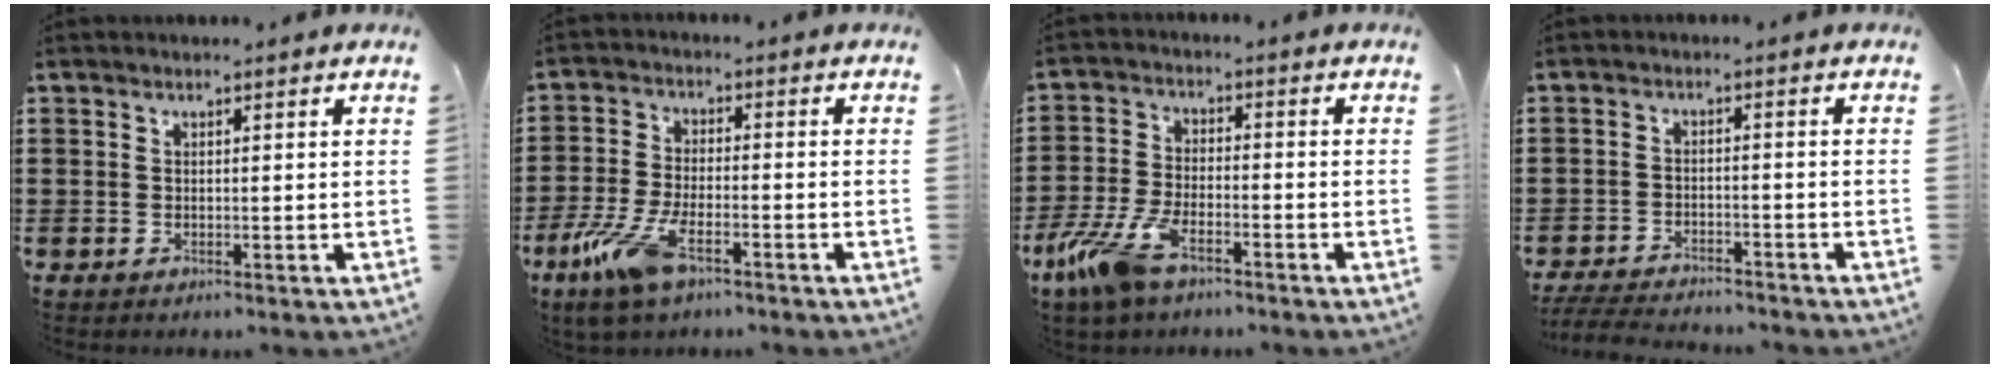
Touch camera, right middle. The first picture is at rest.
{"total": 8.9, "force": [-5.1, 2.9, 6.8], "torque": [-0.158, -0.011, -0.096]}
{"total": 8.5, "force": [-5.5, 2.8, 5.8], "torque": [-0.144, -0.010, -0.108]}
{"total": 4.4, "force": [-4.2, 0.4, 0.9], "torque": [-0.028, -0.003, -0.088]}